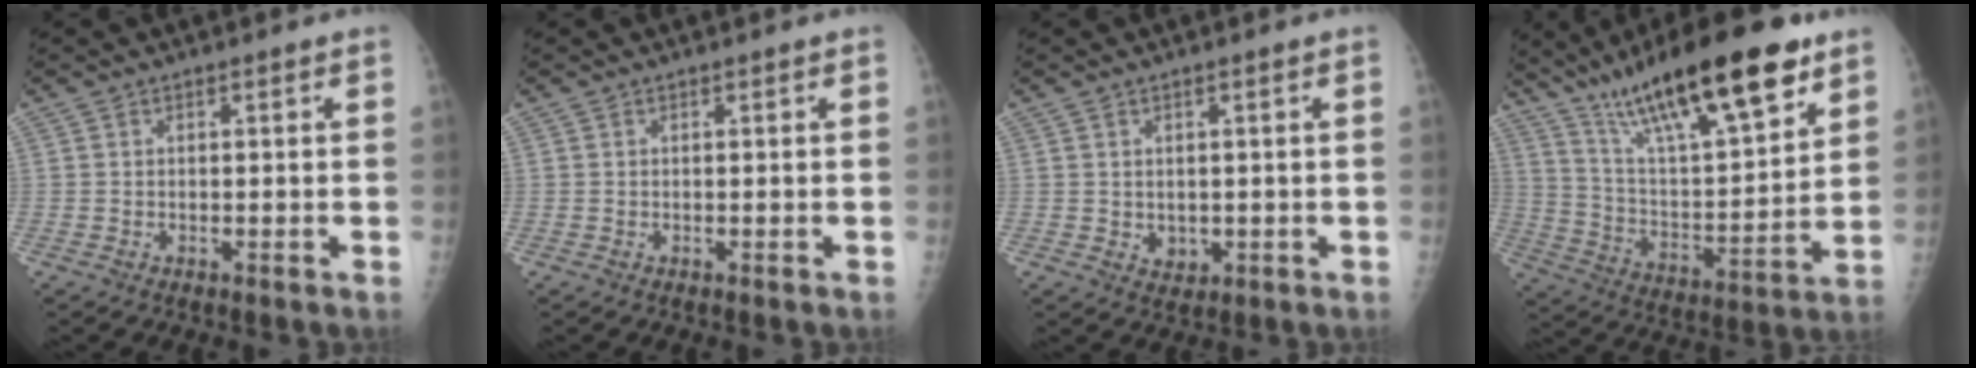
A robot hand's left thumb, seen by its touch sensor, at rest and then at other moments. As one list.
[{"total": 0.0}, {"total": 2.6, "force": [-0.1, 2.1, 1.5], "torque": [-0.014, -0.003, 0.008]}, {"total": 26.4, "force": [16.5, 6.8, 19.4], "torque": [-0.303, -0.046, 0.282]}]